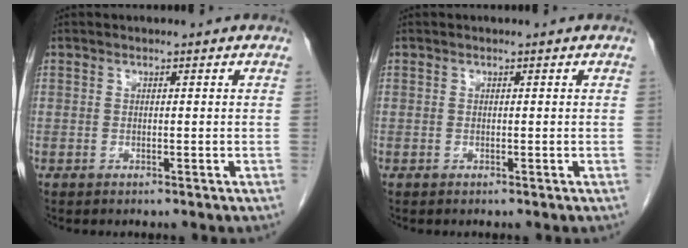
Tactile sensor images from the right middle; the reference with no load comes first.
{"total": 0.0}